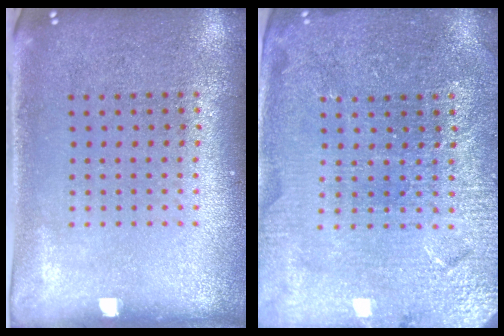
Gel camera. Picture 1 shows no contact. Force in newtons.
{"total": 4.0, "press": 3.8, "slide": 1.0}